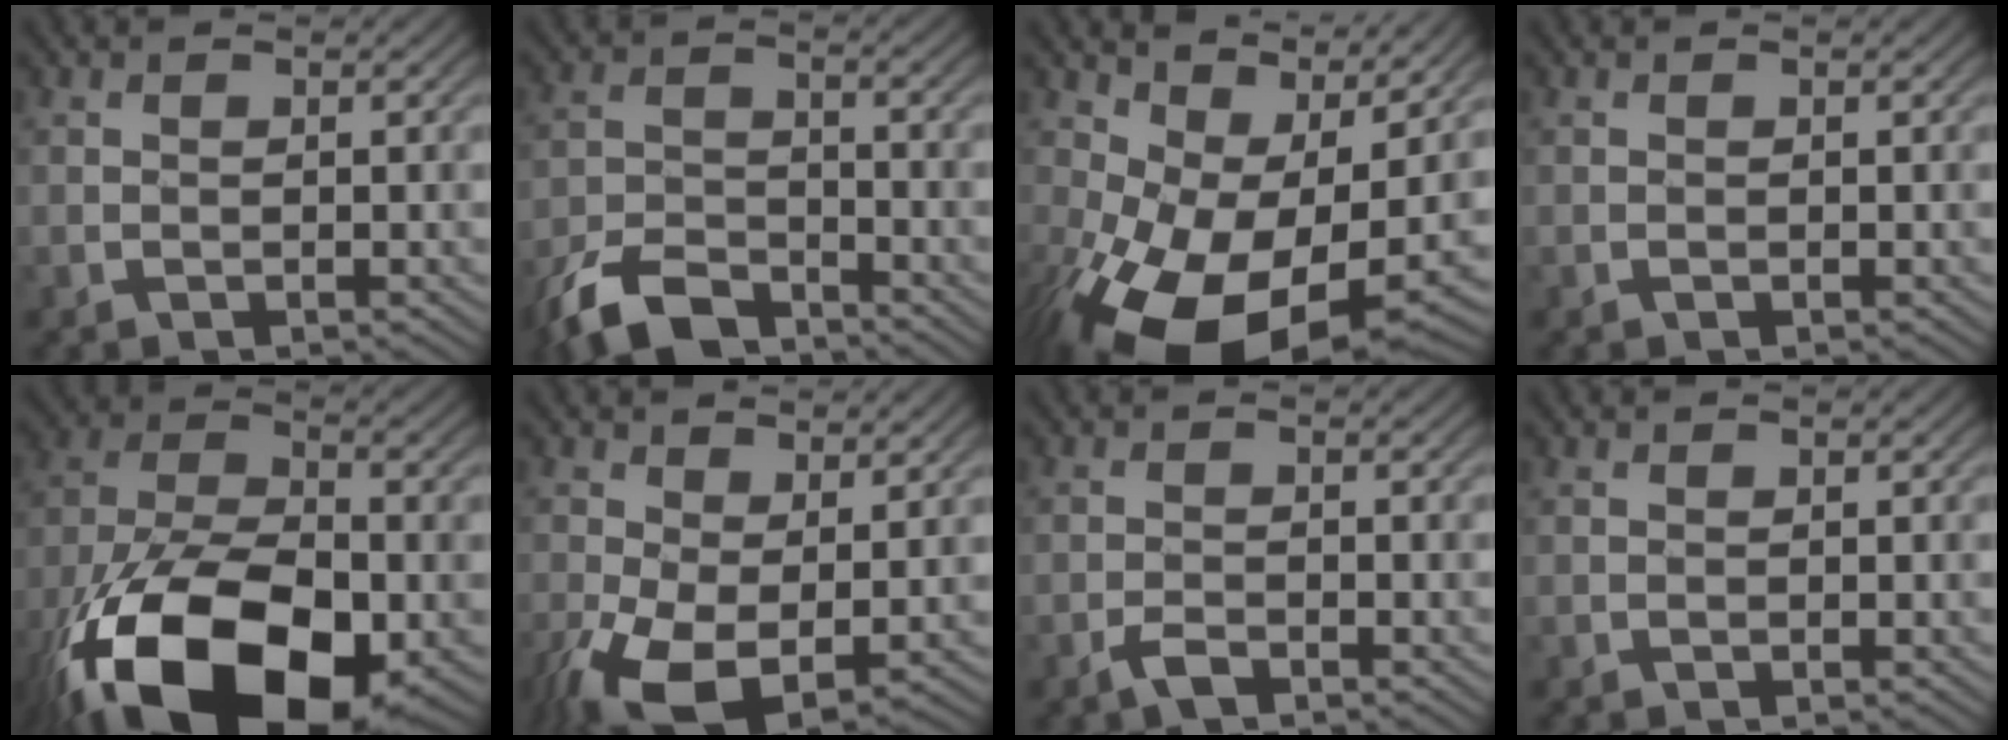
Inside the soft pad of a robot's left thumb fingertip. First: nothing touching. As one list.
[{"total": 8.3, "force": [-6.5, 3.1, 4.0], "torque": [-0.080, -0.010, -0.141]}, {"total": 16.3, "force": [-1.0, 9.4, 13.3], "torque": [-0.260, -0.032, -0.004]}, {"total": 0.0}, {"total": 21.3, "force": [-10.3, 10.8, 15.1], "torque": [-0.326, -0.052, -0.164]}, {"total": 10.3, "force": [-2.4, 5.4, 8.5], "torque": [-0.201, -0.023, -0.041]}, {"total": 1.9, "force": [-1.4, 0.6, 1.1], "torque": [-0.027, 0.000, -0.031]}, {"total": 0.0}]